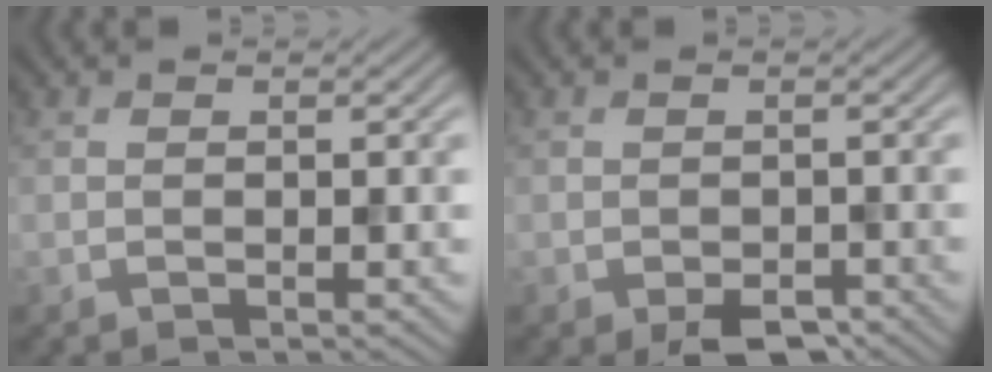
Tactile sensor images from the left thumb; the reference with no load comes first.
{"total": 3.6, "force": [-2.4, 1.7, 2.1], "torque": [-0.032, -0.009, -0.035]}